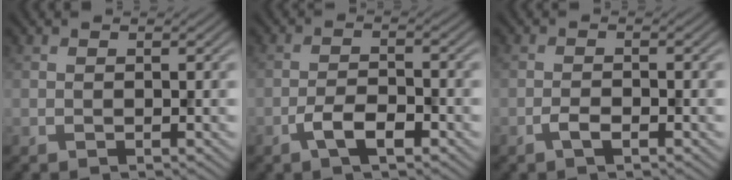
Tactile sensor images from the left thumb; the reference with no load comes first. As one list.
[{"total": 3.9, "force": [-2.2, 1.4, 2.8], "torque": [-0.056, 0.002, -0.047]}, {"total": 1.7, "force": [-1.1, 0.6, 1.2], "torque": [-0.025, 0.001, -0.022]}]